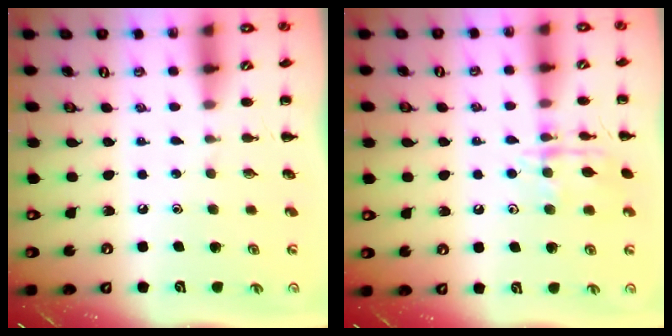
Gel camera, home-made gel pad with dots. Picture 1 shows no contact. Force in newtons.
{"total": 11.1, "press": 11.1, "slide": 0.6}